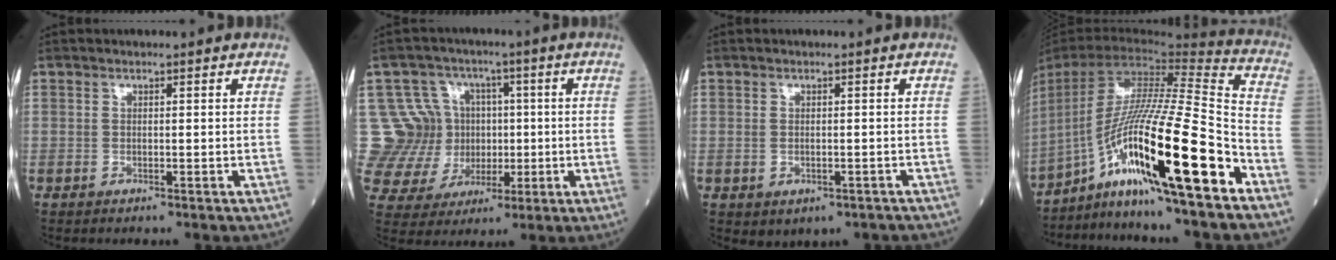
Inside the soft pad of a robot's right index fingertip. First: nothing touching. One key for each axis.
{"total": 13.3, "fx": 1.5, "fy": 12.7, "fz": 3.5, "tx": -0.084, "ty": 0.058, "tz": 0.051}
{"total": 3.3, "fx": -1.7, "fy": 2.4, "fz": 1.3, "tx": -0.015, "ty": 0.006, "tz": -0.011}
{"total": 23.3, "fx": -12.0, "fy": 0.2, "fz": 19.9, "tx": -0.365, "ty": -0.019, "tz": -0.219}